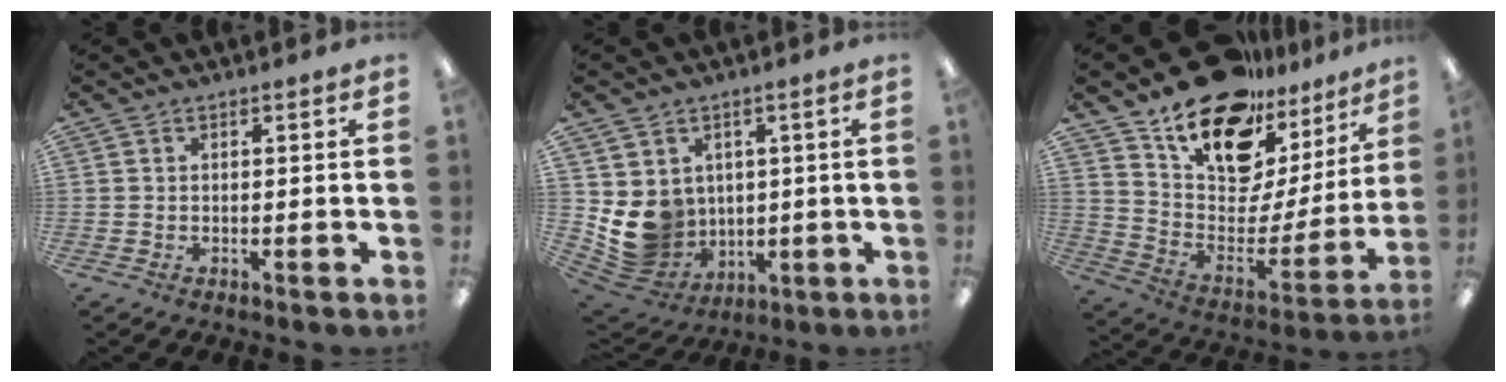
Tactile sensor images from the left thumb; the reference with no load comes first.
{"total": 9.3, "force": [1.7, 8.8, 2.6], "torque": [-0.078, -0.023, 0.044]}
{"total": 19.4, "force": [14.7, 9.5, 8.2], "torque": [-0.139, -0.111, 0.263]}